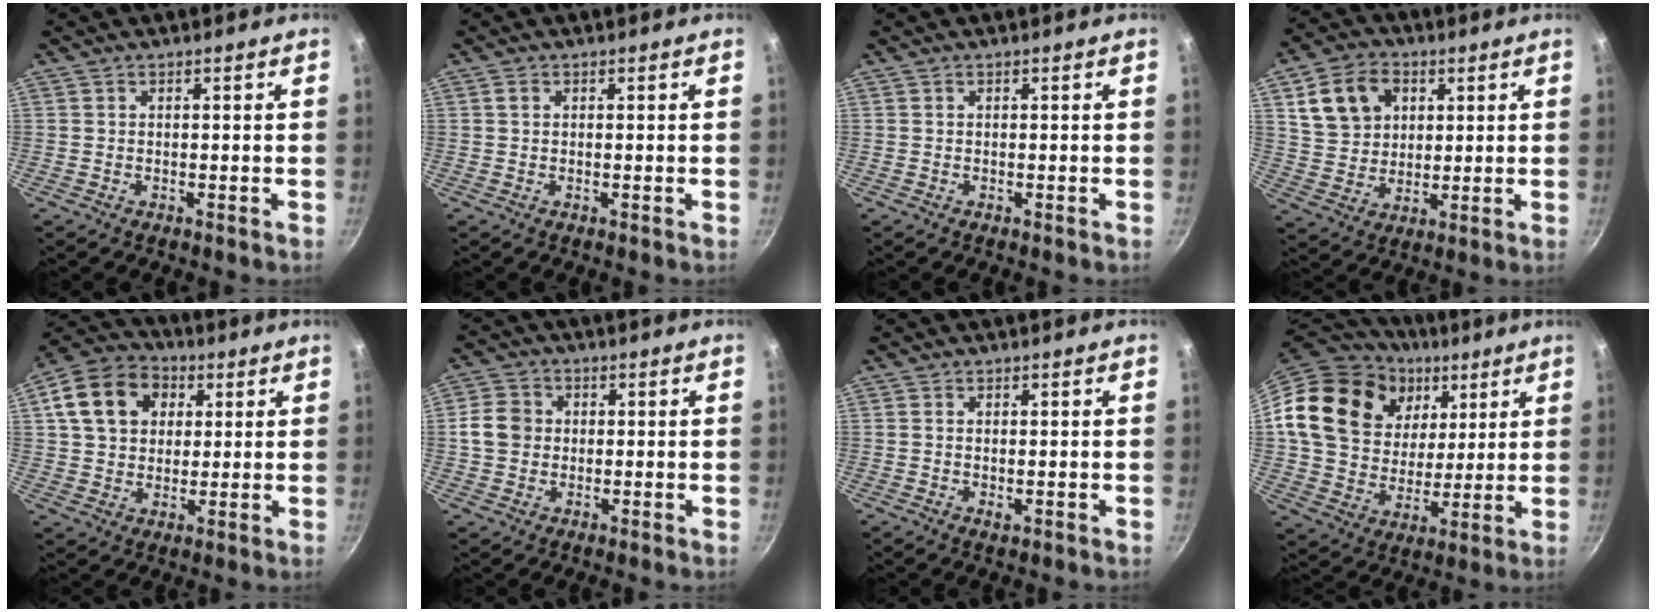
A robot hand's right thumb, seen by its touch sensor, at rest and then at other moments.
{"total": 1.0, "force": [0.3, 0.8, 0.5], "torque": [-0.009, 0.002, 0.004]}
{"total": 0.0}
{"total": 12.5, "force": [4.2, 9.8, 6.5], "torque": [-0.098, 0.000, 0.079]}
{"total": 14.9, "force": [4.4, 11.6, 8.3], "torque": [-0.128, 0.017, 0.061]}
{"total": 6.3, "force": [0.2, 5.6, 2.9], "torque": [-0.031, 0.008, -0.005]}
{"total": 1.2, "force": [0.0, 0.6, 1.0], "torque": [-0.017, -0.003, 0.001]}
{"total": 24.4, "force": [9.5, 17.7, 13.7], "torque": [-0.223, -0.011, 0.171]}